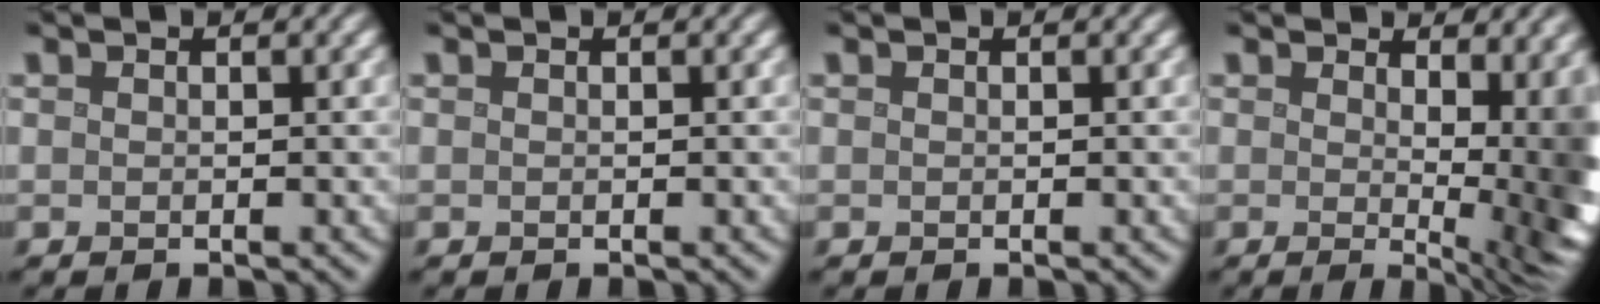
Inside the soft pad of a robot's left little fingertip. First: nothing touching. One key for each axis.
{"total": 0.0}
{"total": 0.0}
{"total": 9.7, "fx": 1.5, "fy": 3.6, "fz": 8.8, "tx": -0.062, "ty": 0.000, "tz": 0.020}